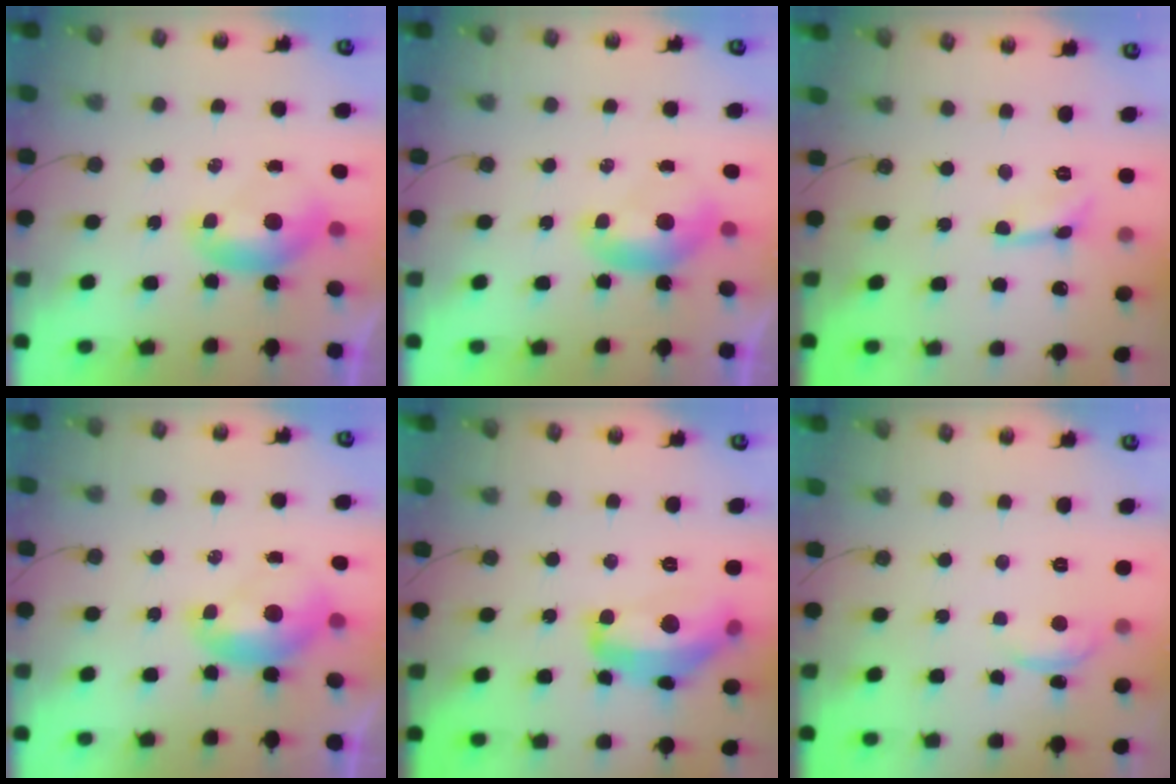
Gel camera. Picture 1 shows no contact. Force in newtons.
{"total": 0.0}
{"total": 2.8, "press": 2.8, "slide": 0.4}
{"total": 1.6, "press": 1.5, "slide": 0.4}
{"total": 13.0, "press": 12.9, "slide": 0.9}
{"total": 1.0, "press": 0.7, "slide": 0.7}